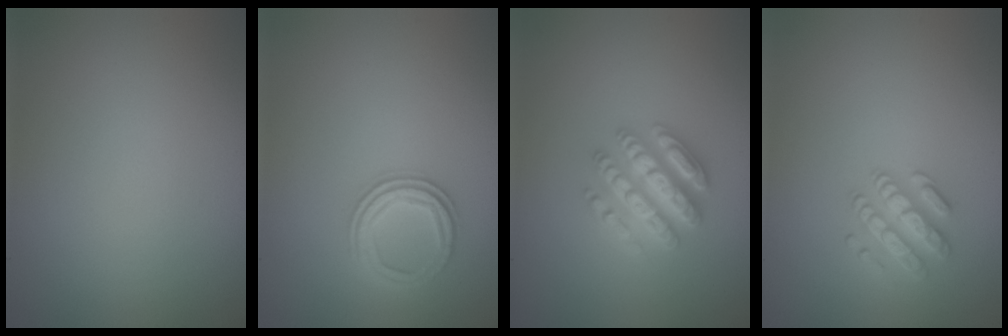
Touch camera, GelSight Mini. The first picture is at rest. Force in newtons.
{"total": 2.5, "press": 2.4, "slide": 0.9}
{"total": 4.8, "press": 4.7, "slide": 0.8}
{"total": 2.4, "press": 2.3, "slide": 0.6}